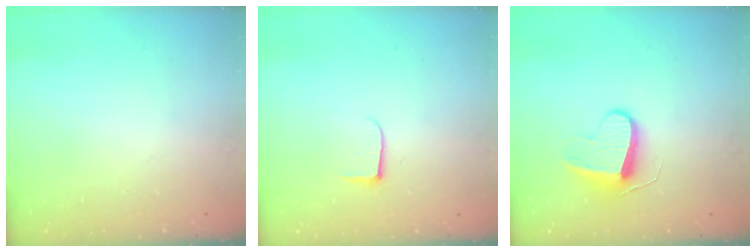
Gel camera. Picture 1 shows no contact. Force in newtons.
{"total": 5.0, "press": 5.0, "slide": 0.5}
{"total": 9.5, "press": 9.5, "slide": 0.4}